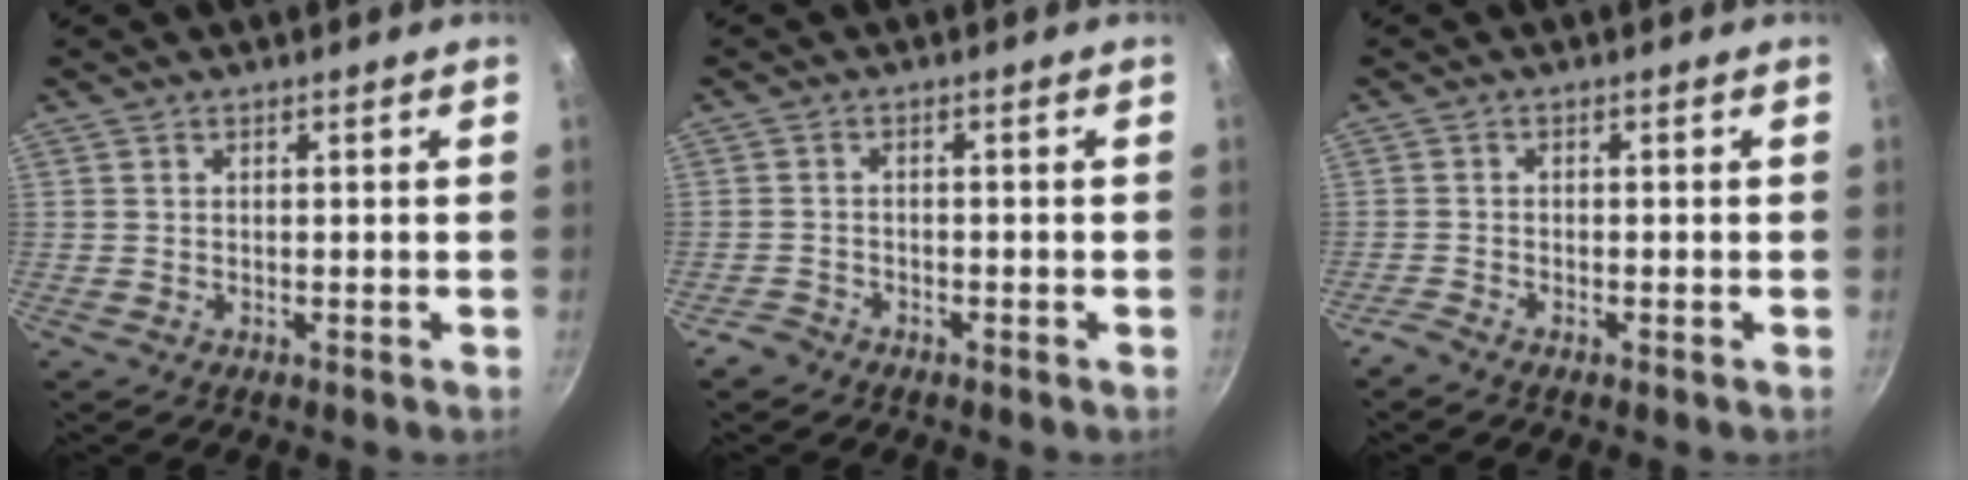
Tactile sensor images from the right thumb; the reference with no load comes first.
{"total": 2.3, "force": [-1.9, 1.3, 0.4], "torque": [-0.010, 0.022, -0.032]}
{"total": 1.6, "force": [-1.4, 0.2, 0.7], "torque": [-0.032, 0.011, -0.032]}